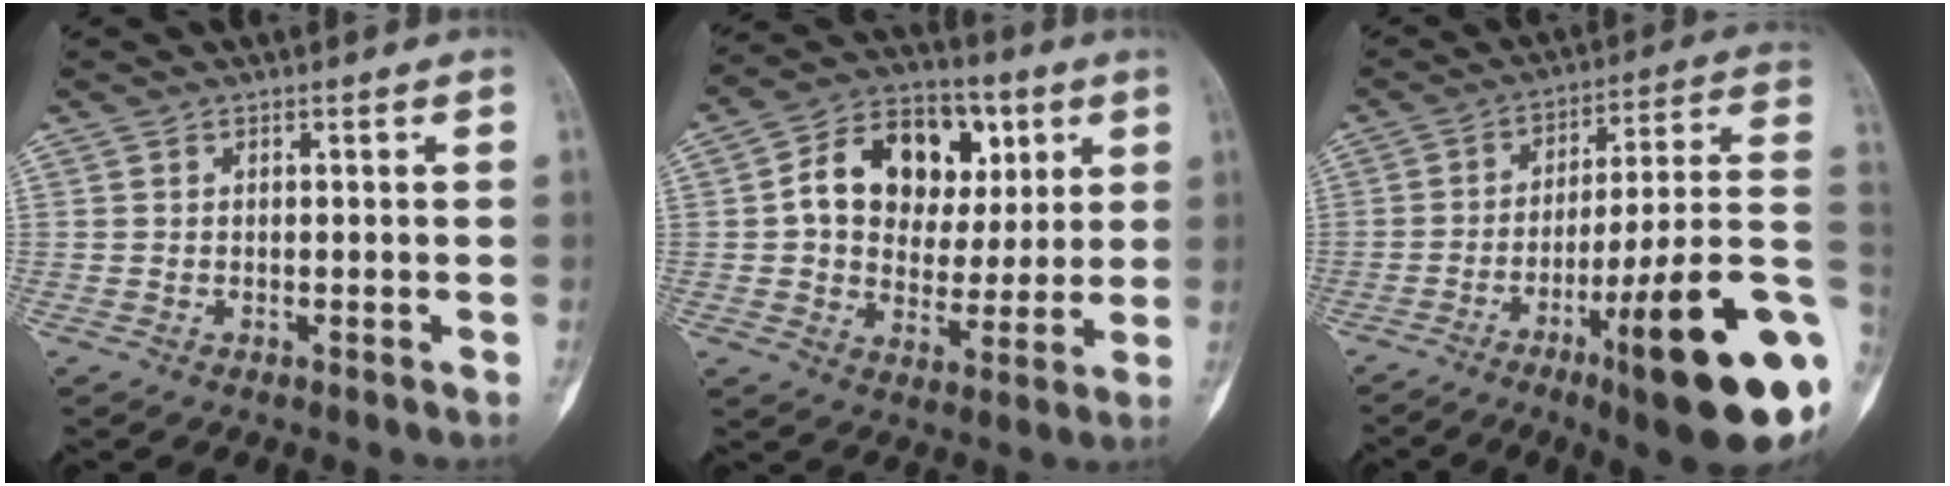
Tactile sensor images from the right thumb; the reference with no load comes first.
{"total": 17.6, "force": [4.4, 13.1, 10.9], "torque": [-0.138, 0.011, 0.070]}
{"total": 24.7, "force": [-8.4, 3.5, 22.9], "torque": [-0.275, 0.027, -0.120]}